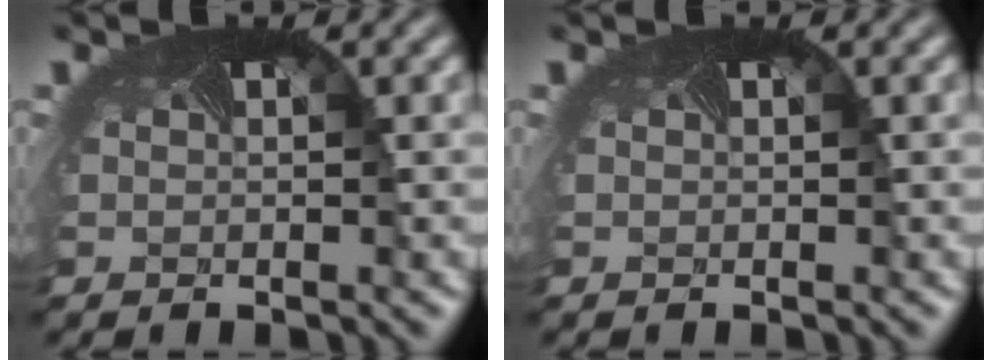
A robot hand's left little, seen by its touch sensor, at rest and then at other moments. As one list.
[{"total": 0.0}]